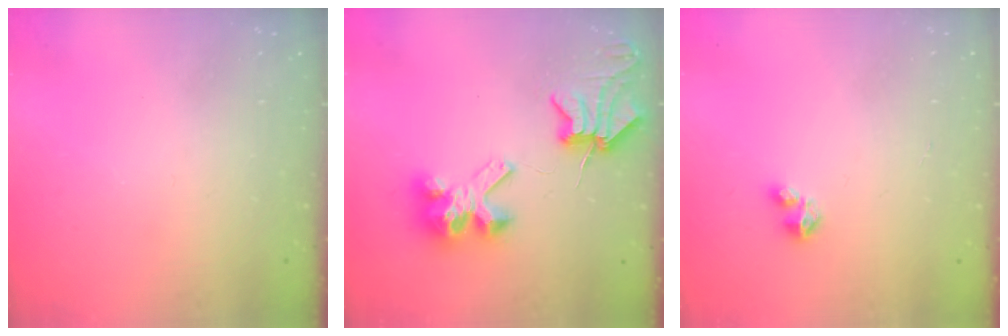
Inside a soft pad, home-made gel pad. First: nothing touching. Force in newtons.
{"total": 8.8, "press": 8.8, "slide": 1.1}
{"total": 2.1, "press": 2.1, "slide": 0.2}